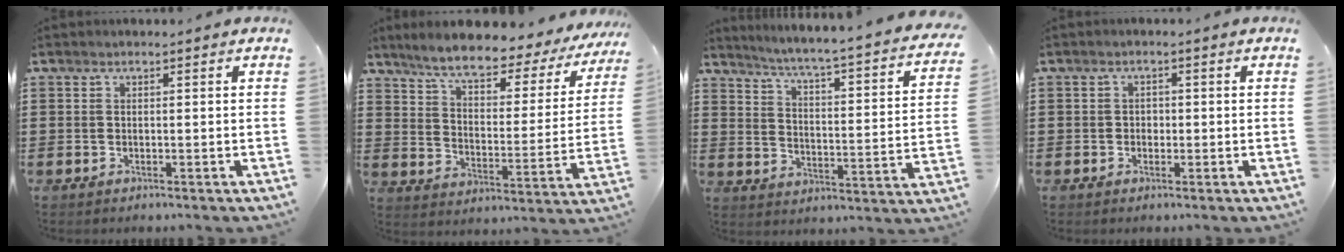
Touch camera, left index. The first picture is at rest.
{"total": 7.0, "force": [6.0, 0.8, 3.6], "torque": [-0.087, -0.035, 0.092]}
{"total": 3.4, "force": [2.7, -0.8, 1.8], "torque": [-0.054, -0.040, 0.029]}
{"total": 1.1, "force": [-0.1, 1.0, 0.5], "torque": [-0.013, 0.006, -0.005]}